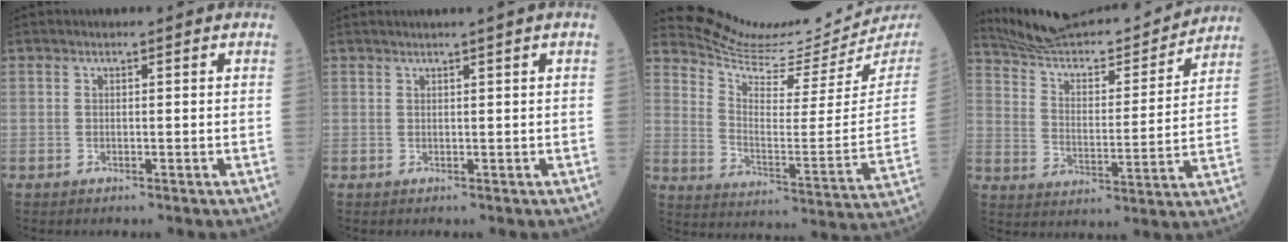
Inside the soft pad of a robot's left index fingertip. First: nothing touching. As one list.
[{"total": 1.5, "force": [1.0, -0.6, 0.9], "torque": [-0.018, -0.003, 0.024]}, {"total": 19.3, "force": [18.7, 0.7, 4.5], "torque": [-0.093, -0.102, 0.260]}, {"total": 19.8, "force": [18.9, 2.4, 5.4], "torque": [-0.092, -0.012, 0.285]}]